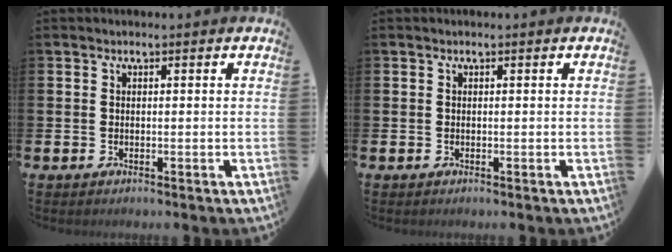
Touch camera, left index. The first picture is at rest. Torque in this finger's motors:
{"motor_torque": [0.00, 0.00, 0.00, 0.01]}